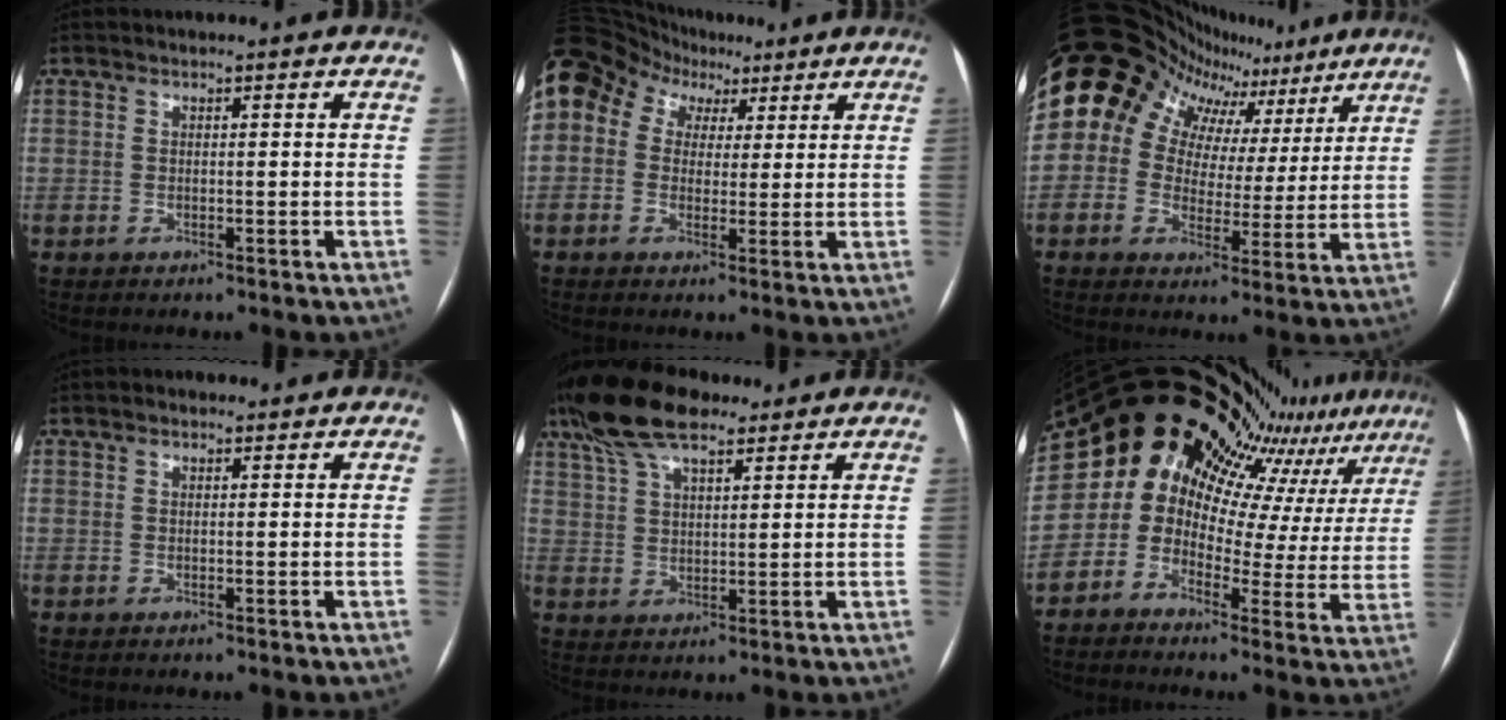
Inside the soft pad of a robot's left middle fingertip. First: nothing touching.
{"total": 18.1, "force": [8.2, 13.9, 8.1], "torque": [-0.223, 0.100, 0.153]}
{"total": 19.0, "force": [11.1, 13.3, 7.8], "torque": [-0.144, 0.075, 0.154]}
{"total": 1.8, "force": [1.5, 0.8, 0.7], "torque": [-0.017, 0.020, 0.022]}
{"total": 11.2, "force": [8.4, 3.5, 6.4], "torque": [-0.133, 0.034, 0.155]}
{"total": 14.8, "force": [13.4, 4.5, 4.6], "torque": [-0.058, -0.014, 0.141]}